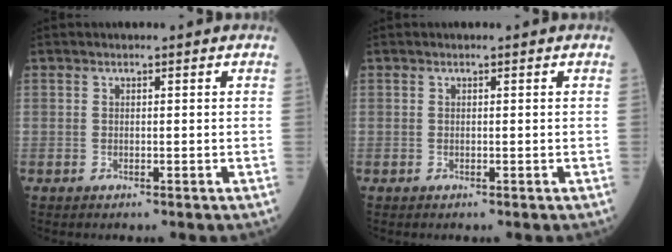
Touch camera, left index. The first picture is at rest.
{"total": 0.0}